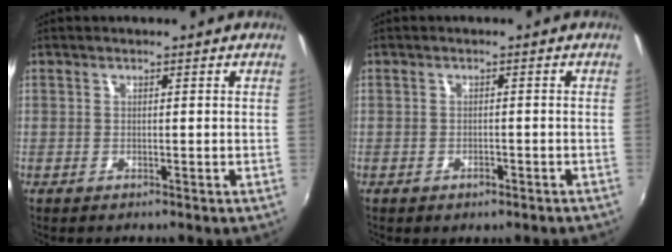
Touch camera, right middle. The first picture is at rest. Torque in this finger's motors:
{"motor_torque": [0.99, -1.15, 0.43, 0.05]}